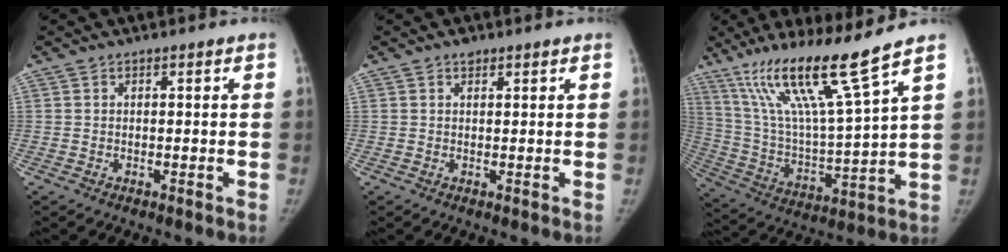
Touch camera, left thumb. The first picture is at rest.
{"total": 1.3, "force": [1.0, 0.7, 0.5], "torque": [-0.002, -0.005, 0.013]}
{"total": 19.0, "force": [12.5, 0.3, 14.2], "torque": [-0.247, -0.063, 0.235]}